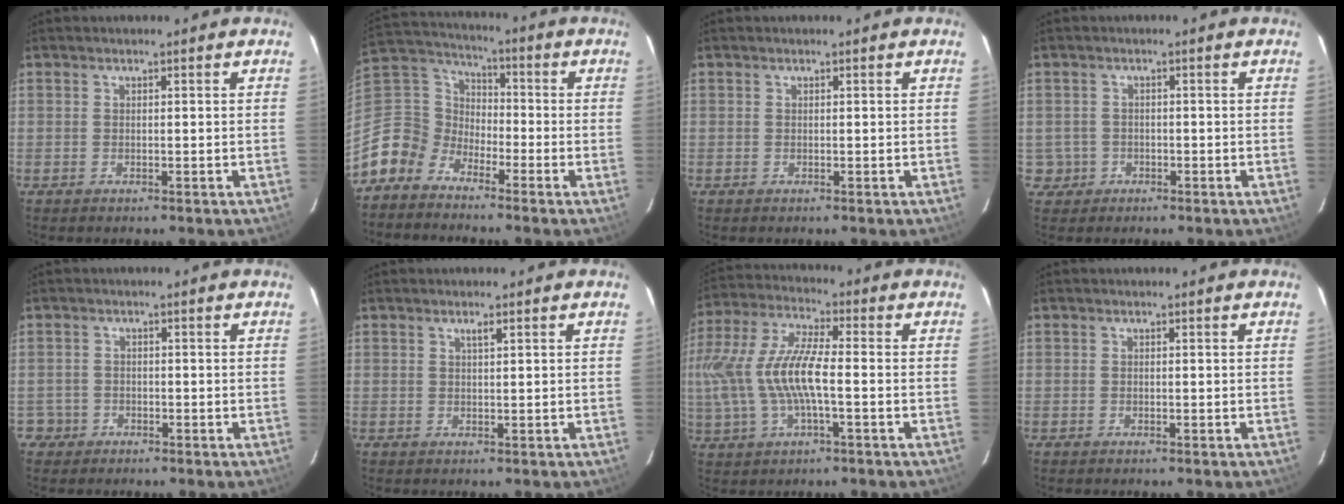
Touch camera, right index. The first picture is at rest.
{"total": 9.4, "force": [-6.5, 6.7, 1.4], "torque": [-0.059, 0.036, -0.155]}
{"total": 0.0}
{"total": 3.4, "force": [-0.8, 3.3, 0.0], "torque": [-0.001, 0.012, -0.006]}
{"total": 2.9, "force": [-1.2, 2.6, -0.3], "torque": [0.006, 0.017, -0.017]}
{"total": 1.2, "force": [0.8, 0.1, 0.9], "torque": [-0.015, 0.000, 0.014]}
{"total": 14.4, "force": [-1.4, 4.4, 13.7], "torque": [-0.278, 0.004, -0.026]}
{"total": 0.0}